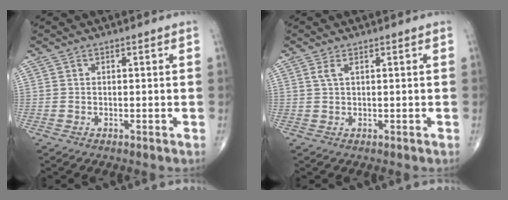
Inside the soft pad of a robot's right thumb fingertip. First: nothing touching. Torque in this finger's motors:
{"motor_torque": [0.41, -0.59, 0.21, 0.26, -0.08]}